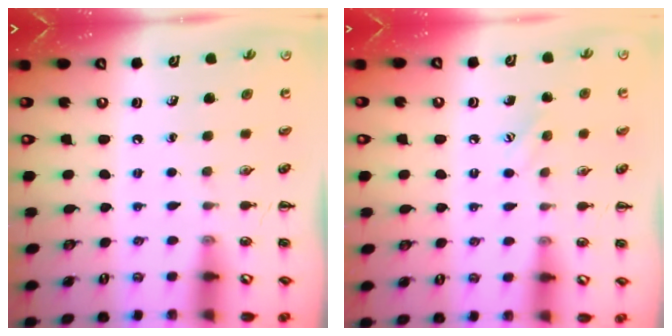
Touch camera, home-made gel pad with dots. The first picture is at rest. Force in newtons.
{"total": 5.9, "press": 5.7, "slide": 1.4}